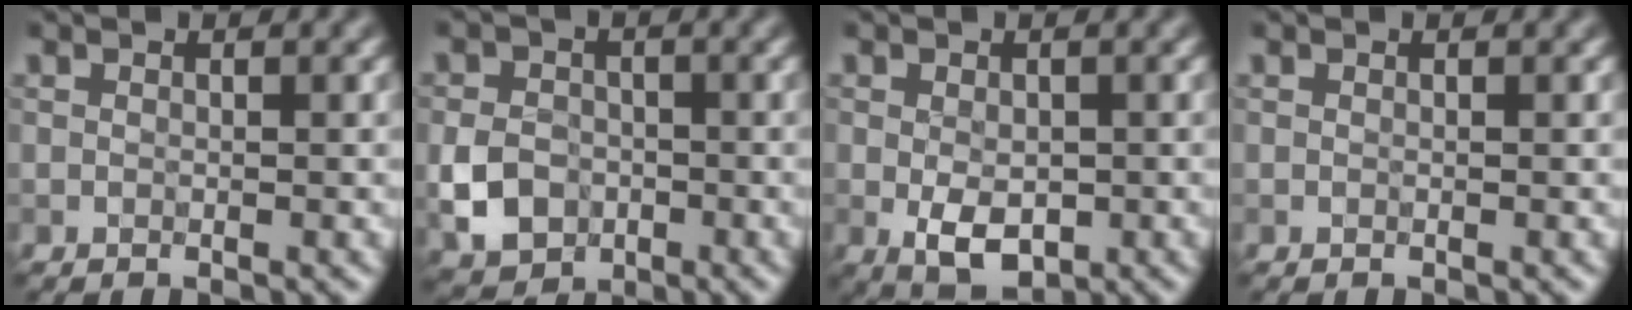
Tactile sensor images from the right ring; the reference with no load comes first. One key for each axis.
{"total": 4.2, "fx": -1.2, "fy": 3.4, "fz": 2.0, "tx": -0.039, "ty": -0.002, "tz": -0.028}
{"total": 3.8, "fx": -0.8, "fy": 2.4, "fz": 2.9, "tx": -0.054, "ty": -0.010, "tz": -0.008}
{"total": 0.0}